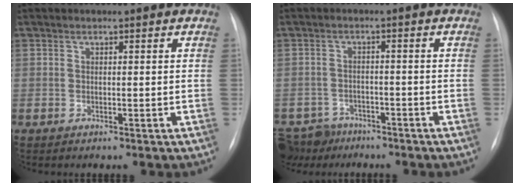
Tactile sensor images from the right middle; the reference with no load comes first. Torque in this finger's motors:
{"motor_torque": [-0.50, -0.38, -0.02, -0.03]}